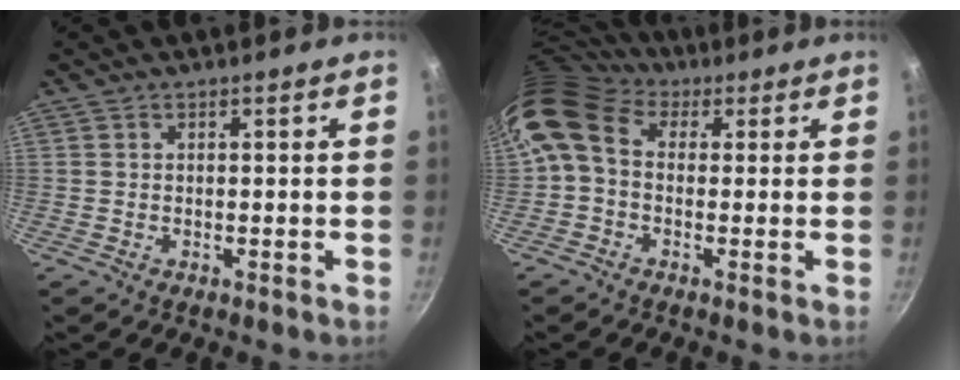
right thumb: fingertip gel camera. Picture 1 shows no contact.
{"total": 10.5, "force": [1.8, 7.9, 6.7], "torque": [-0.127, 0.025, 0.012]}